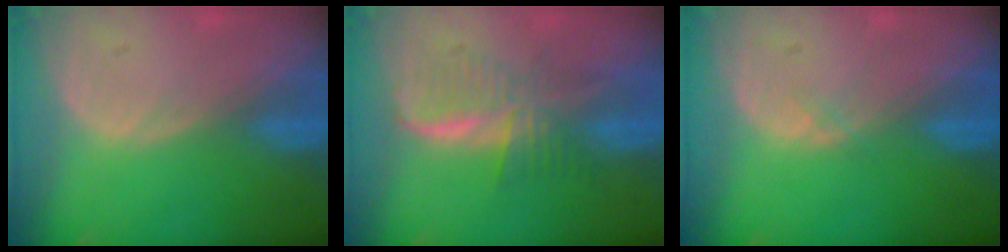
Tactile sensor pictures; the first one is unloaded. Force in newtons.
{"total": 6.0, "press": 5.9, "slide": 0.7}
{"total": 0.6, "press": 0.5, "slide": 0.2}